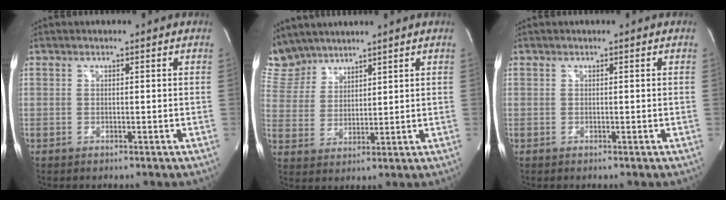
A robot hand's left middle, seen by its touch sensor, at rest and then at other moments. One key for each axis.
{"total": 7.8, "fx": 7.3, "fy": 2.9, "fz": 0.3, "tx": -0.016, "ty": 0.010, "tz": 0.161}
{"total": 0.0}